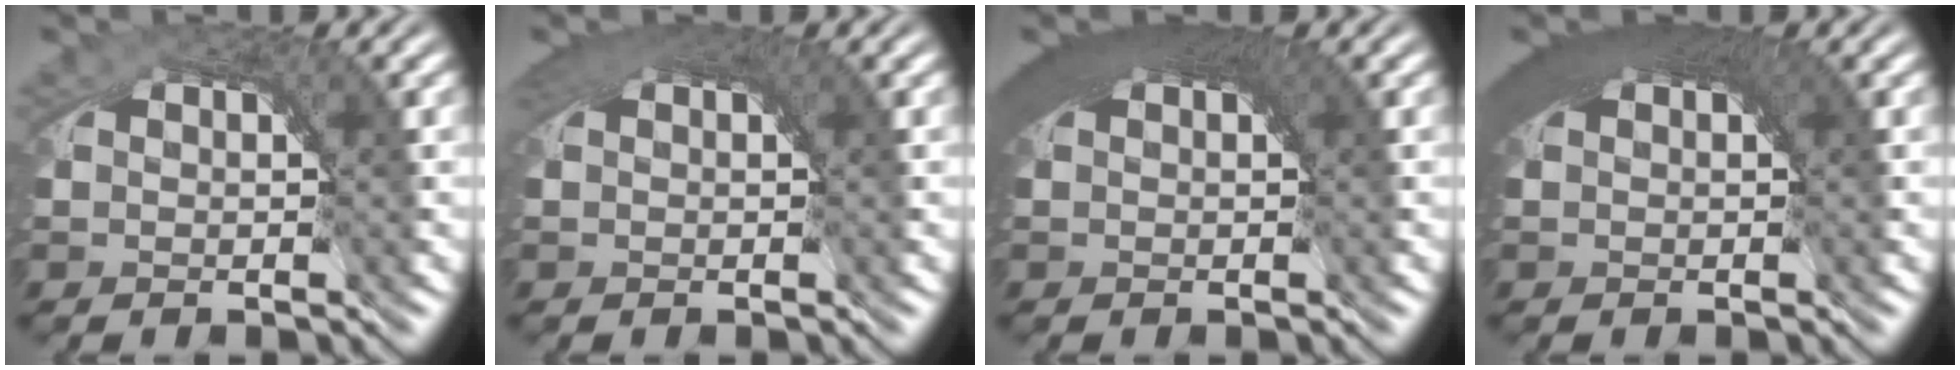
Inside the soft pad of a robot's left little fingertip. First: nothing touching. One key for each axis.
{"total": 1.9, "fx": 0.8, "fy": 0.3, "fz": 1.7, "tx": -0.013, "ty": 0.000, "tz": 0.011}
{"total": 5.9, "fx": 1.9, "fy": 2.0, "fz": 5.2, "tx": -0.060, "ty": 0.017, "tz": 0.021}
{"total": 5.9, "fx": 1.9, "fy": 2.1, "fz": 5.2, "tx": -0.061, "ty": 0.016, "tz": 0.020}